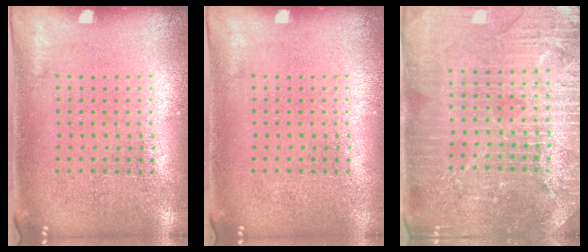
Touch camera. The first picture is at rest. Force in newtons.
{"total": 0.0}
{"total": 4.5, "press": 4.2, "slide": 1.5}